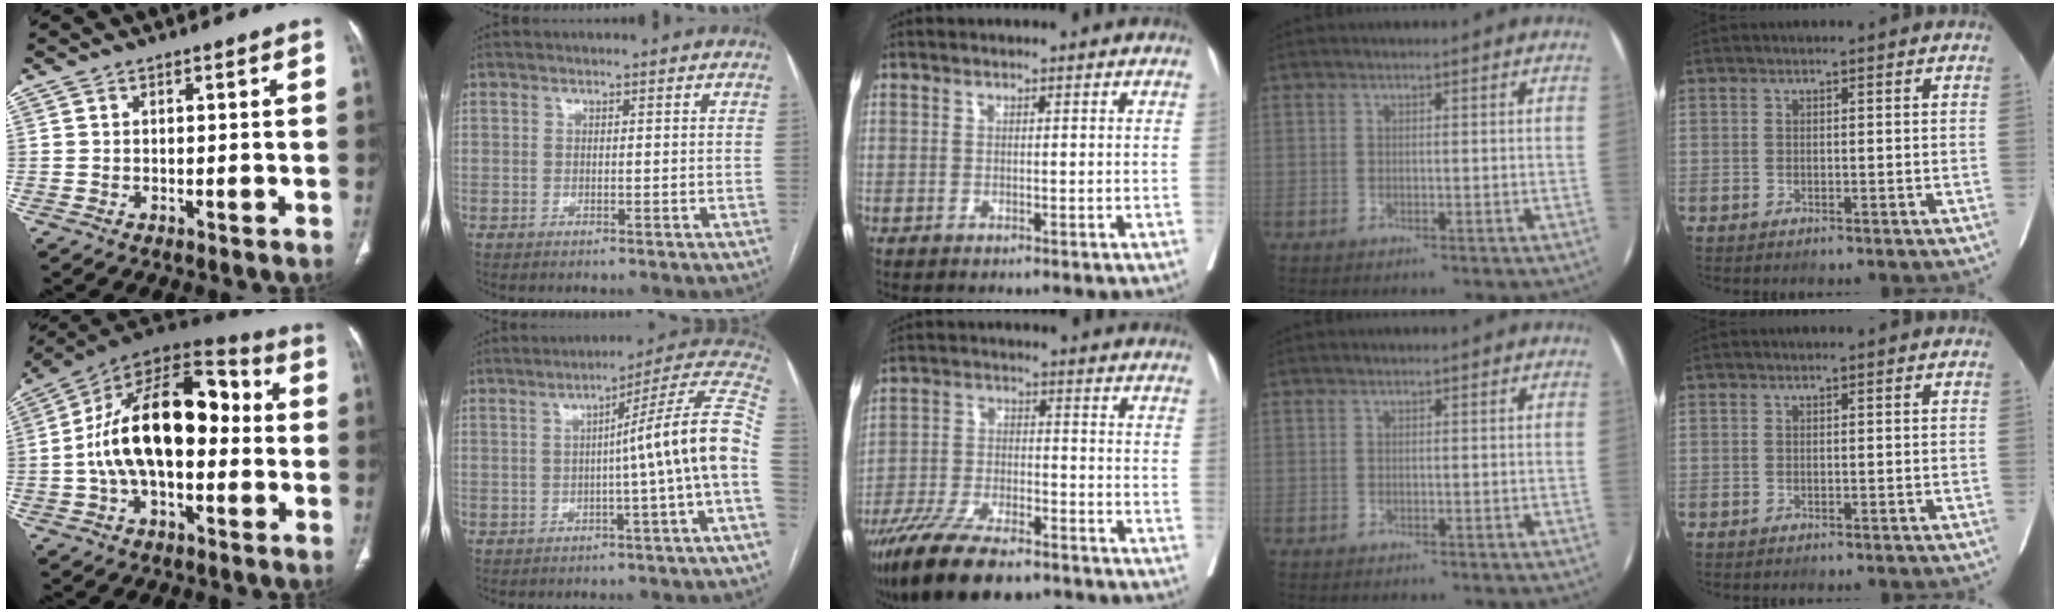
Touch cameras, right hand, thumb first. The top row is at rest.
{"thumb": {"total": 22.3, "force": [-0.1, 12.3, 18.6], "torque": [-0.301, 0.047, -0.009]}, "index": {"total": 12.8, "force": [-1.6, -2.1, 12.5], "torque": [-0.150, 0.030, -0.030]}, "middle": {"total": 15.1, "force": [-11.4, 4.5, 8.9], "torque": [-0.173, -0.029, -0.196]}}